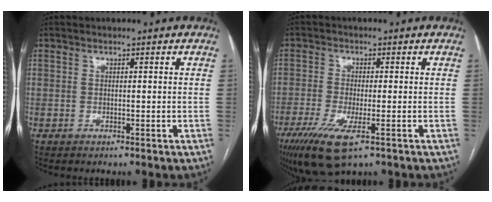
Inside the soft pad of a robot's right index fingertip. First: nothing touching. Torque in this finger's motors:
{"motor_torque": [1.38, -0.40, 0.42, 0.14]}